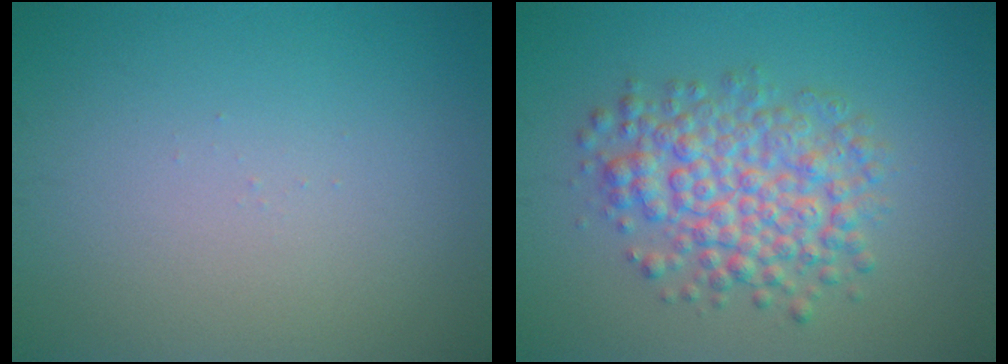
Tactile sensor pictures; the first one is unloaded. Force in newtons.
{"total": 5.9, "press": 5.9, "slide": 0.1}